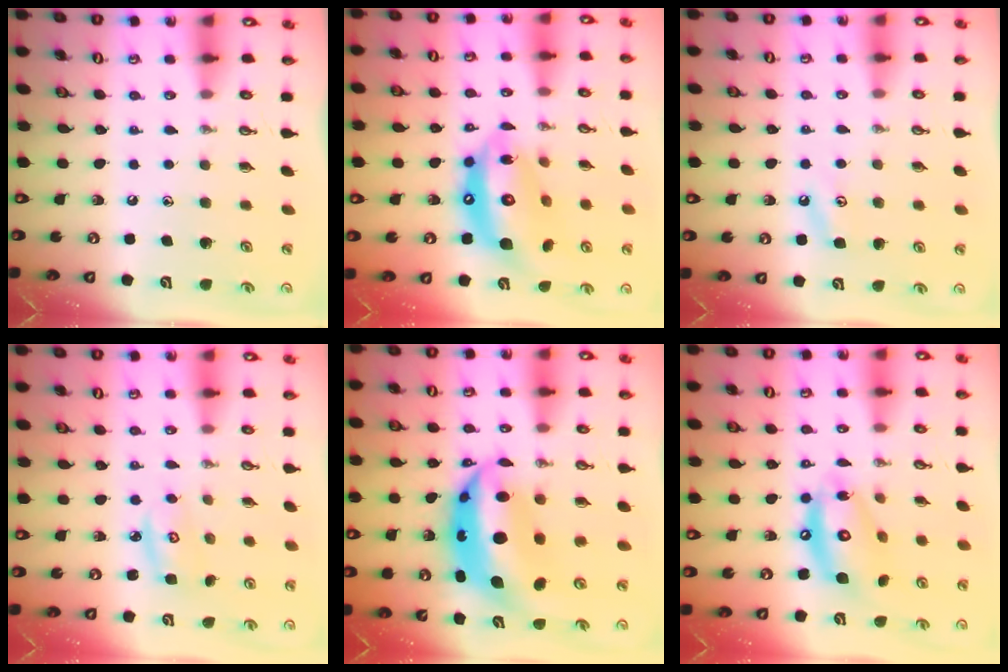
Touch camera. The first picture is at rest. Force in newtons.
{"total": 16.9, "press": 16.8, "slide": 1.9}
{"total": 3.8, "press": 3.8, "slide": 0.4}
{"total": 3.4, "press": 3.4, "slide": 0.2}
{"total": 13.1, "press": 13.0, "slide": 1.3}
{"total": 14.3, "press": 14.2, "slide": 1.2}